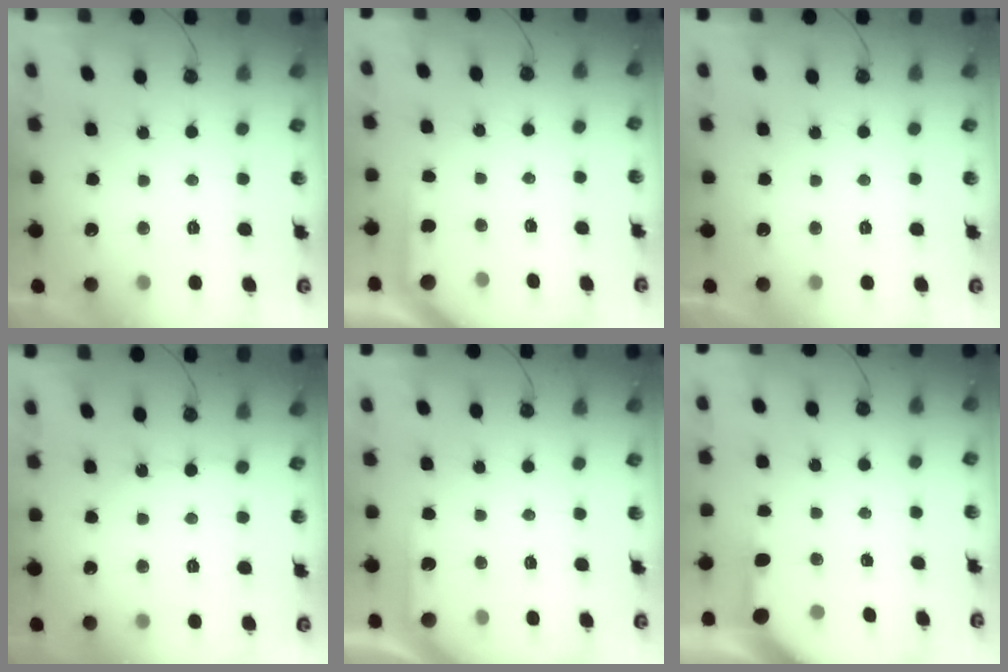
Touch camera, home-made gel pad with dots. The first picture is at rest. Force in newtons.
{"total": 2.5, "press": 2.4, "slide": 0.4}
{"total": 0.0}
{"total": 4.9, "press": 4.8, "slide": 0.4}
{"total": 3.8, "press": 3.8, "slide": 0.4}
{"total": 3.5, "press": 3.5, "slide": 0.5}